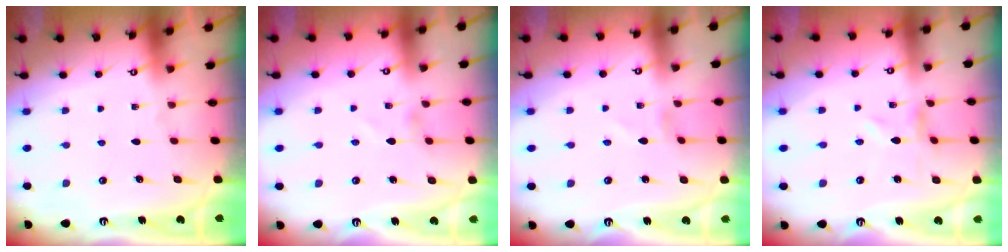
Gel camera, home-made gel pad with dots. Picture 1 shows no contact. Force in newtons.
{"total": 0.6, "press": 0.6, "slide": 0.1}
{"total": 1.2, "press": 1.2, "slide": 0.1}
{"total": 0.0}